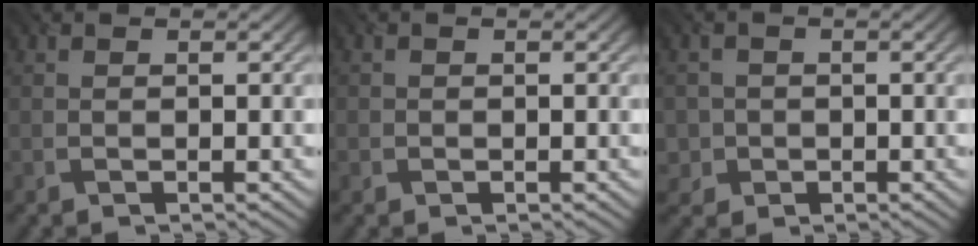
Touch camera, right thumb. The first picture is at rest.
{"total": 0.9, "force": [-0.4, 0.5, -0.6], "torque": [0.005, -0.008, -0.002]}
{"total": 2.4, "force": [-0.7, 2.2, -0.5], "torque": [0.005, -0.008, -0.010]}